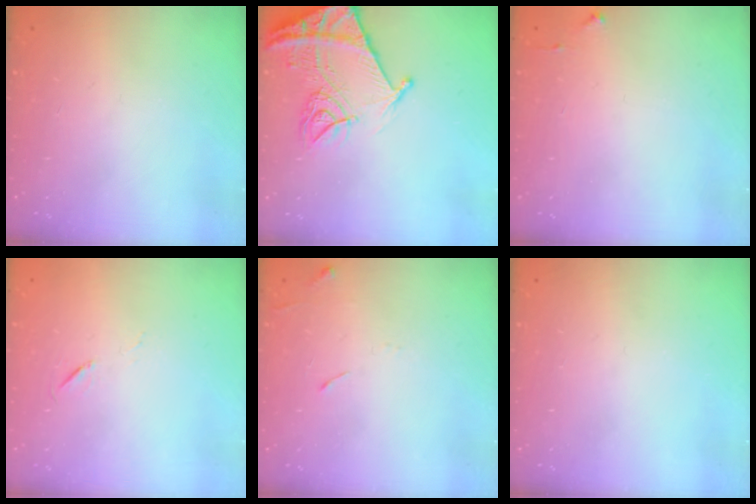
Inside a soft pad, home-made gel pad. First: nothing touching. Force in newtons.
{"total": 14.9, "press": 14.8, "slide": 1.6}
{"total": 2.7, "press": 2.6, "slide": 0.4}
{"total": 5.5, "press": 5.1, "slide": 2.1}
{"total": 5.4, "press": 5.4, "slide": 0.7}
{"total": 0.0}